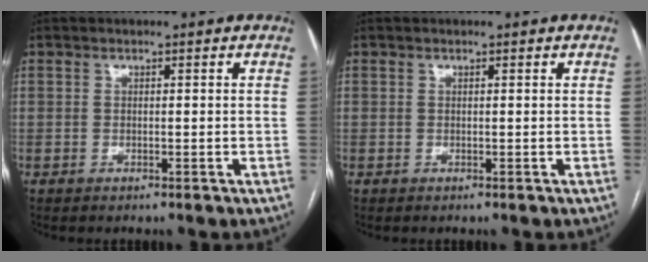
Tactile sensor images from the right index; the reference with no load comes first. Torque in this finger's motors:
{"motor_torque": [-0.08, 0.08, -0.02, 0.00]}